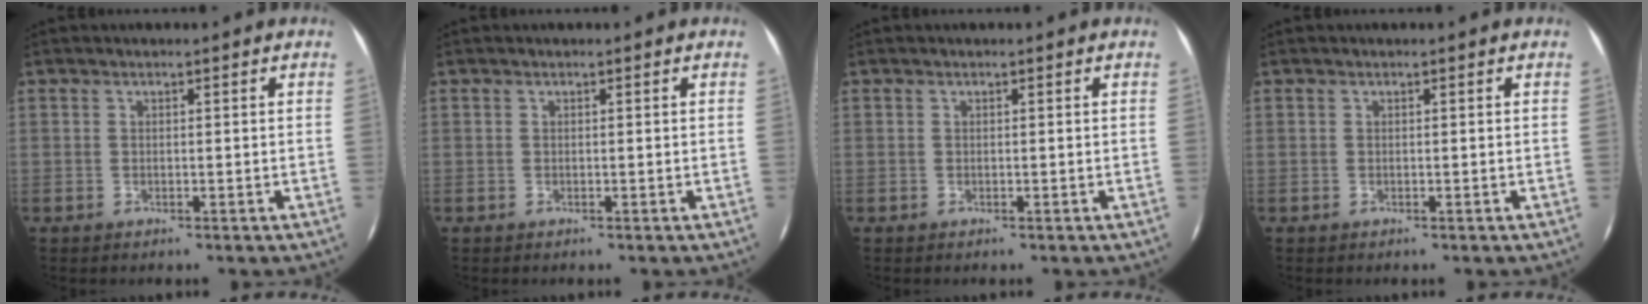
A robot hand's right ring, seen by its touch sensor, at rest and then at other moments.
{"total": 0.0}
{"total": 0.0}
{"total": 0.0}